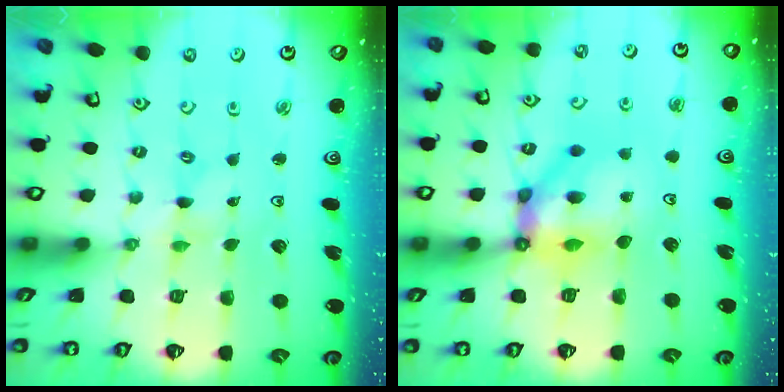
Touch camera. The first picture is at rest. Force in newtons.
{"total": 12.0, "press": 11.7, "slide": 2.4}